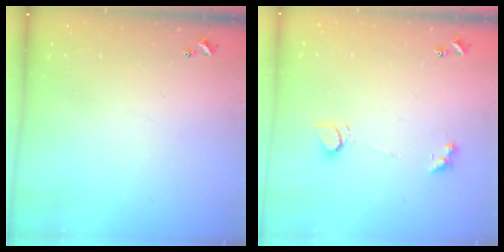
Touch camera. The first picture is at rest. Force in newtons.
{"total": 2.4, "press": 2.3, "slide": 0.6}